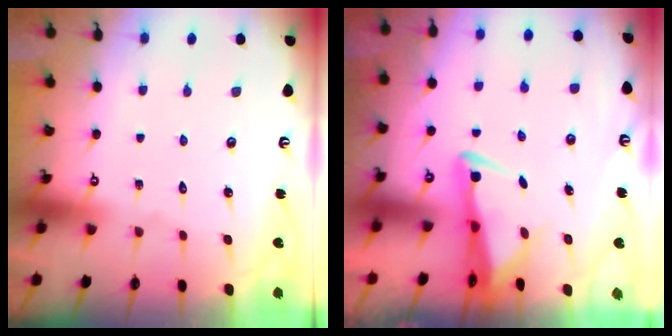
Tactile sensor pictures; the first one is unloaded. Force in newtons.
{"total": 4.3, "press": 4.2, "slide": 1.2}